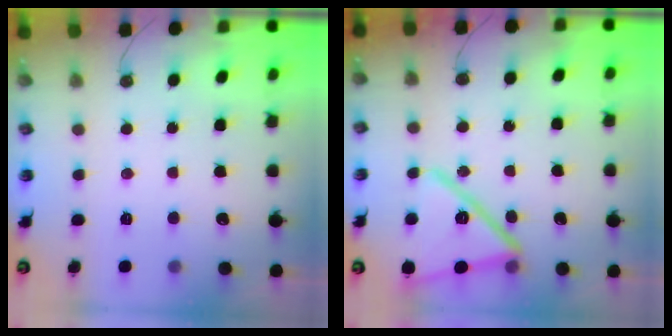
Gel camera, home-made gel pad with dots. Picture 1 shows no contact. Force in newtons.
{"total": 18.4, "press": 18.3, "slide": 1.1}